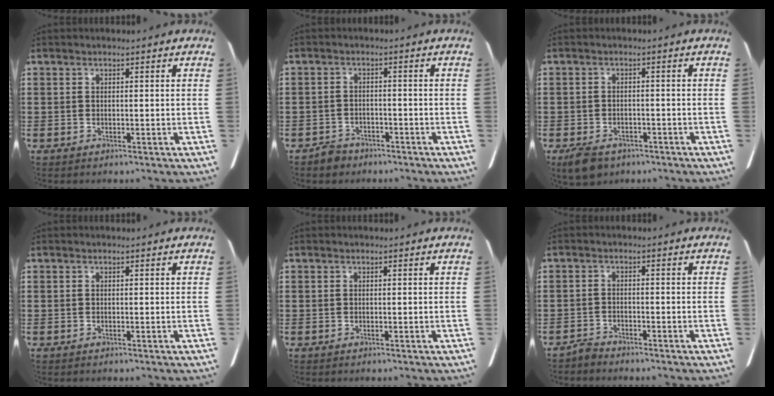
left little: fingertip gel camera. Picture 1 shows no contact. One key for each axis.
{"total": 2.2, "fx": -2.1, "fy": 0.7, "fz": 0.2, "tx": -0.011, "ty": 0.003, "tz": -0.044}
{"total": 2.5, "fx": -2.2, "fy": 0.8, "fz": 0.9, "tx": -0.032, "ty": -0.004, "tz": -0.049}
{"total": 0.0}
{"total": 0.0}
{"total": 1.7, "fx": -1.7, "fy": 0.1, "fz": 0.1, "tx": -0.008, "ty": 0.002, "tz": -0.036}